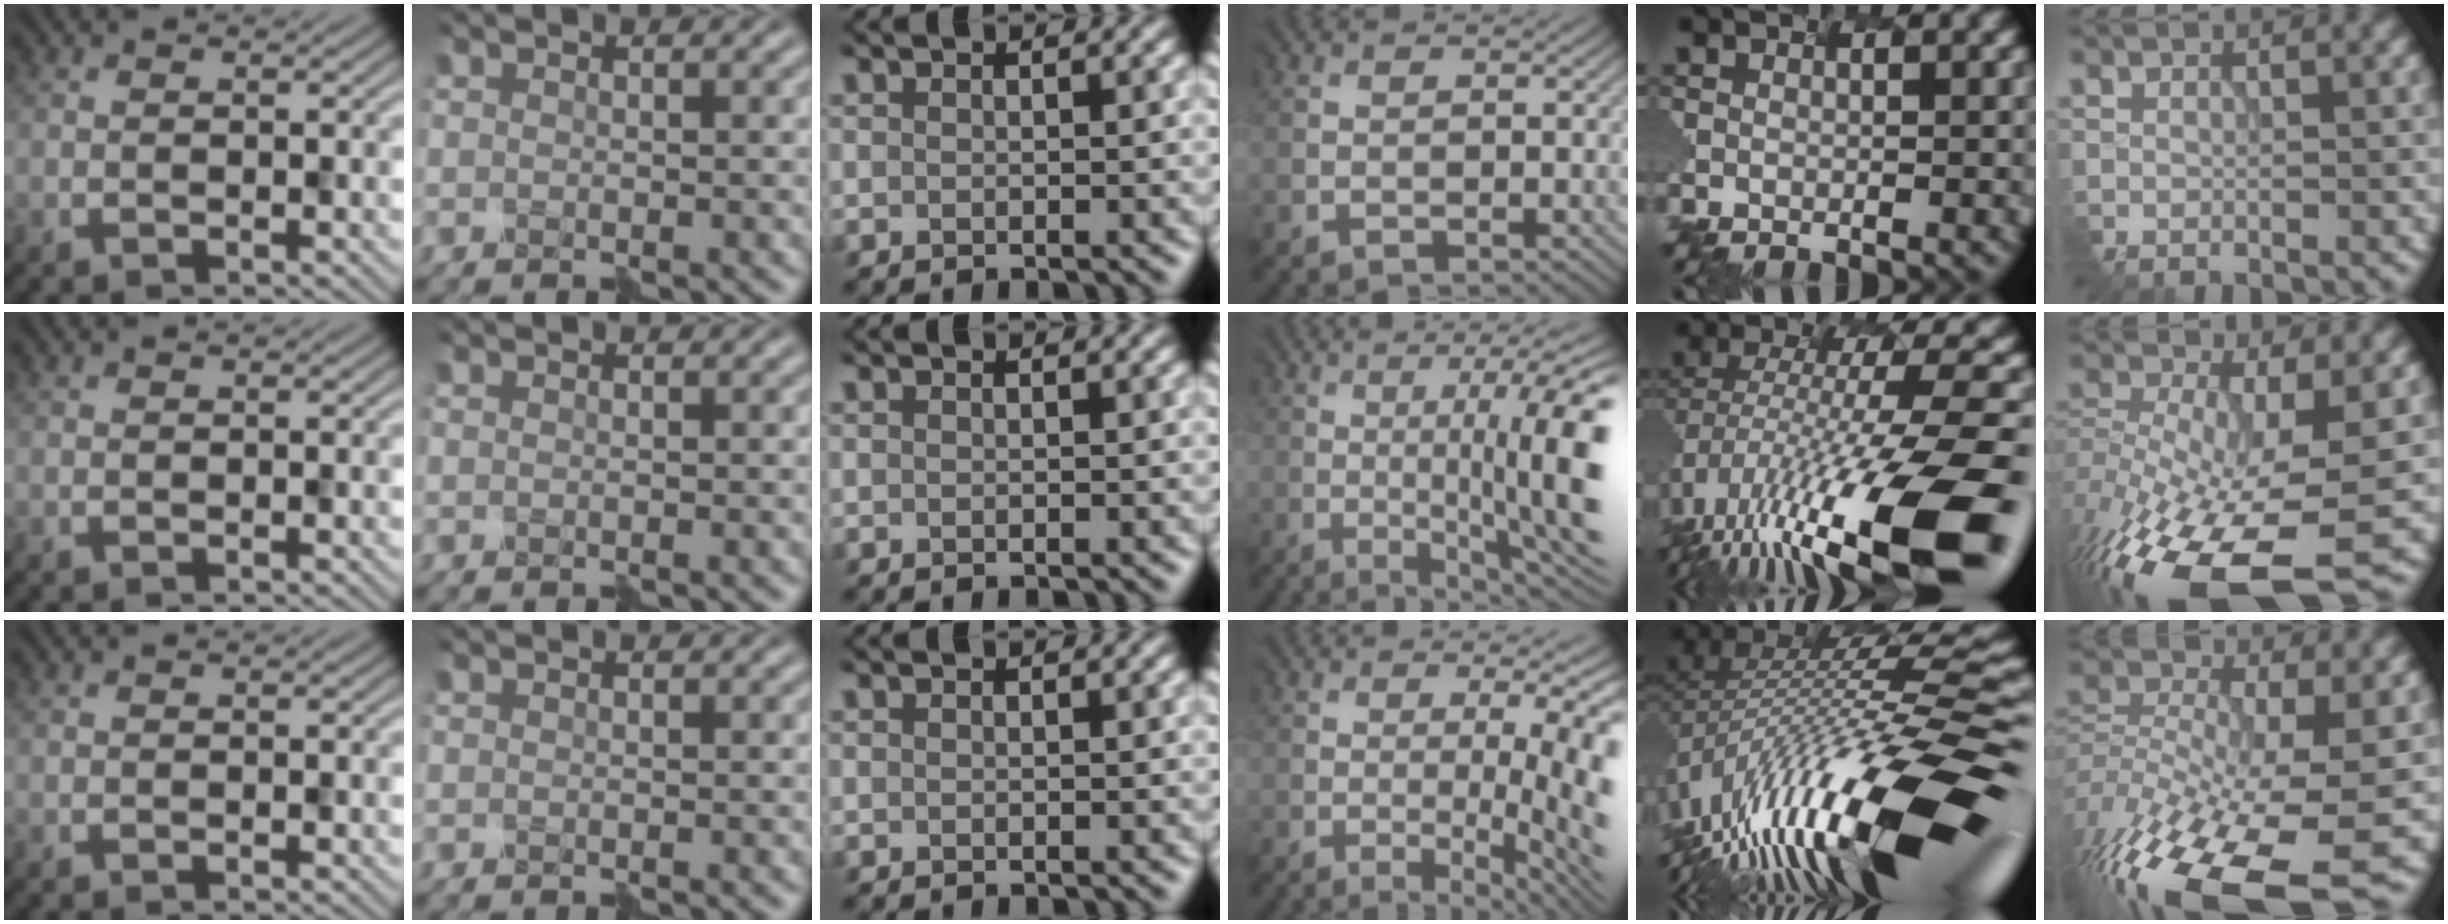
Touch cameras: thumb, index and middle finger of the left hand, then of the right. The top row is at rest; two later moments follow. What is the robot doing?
{"motion": "shake", "object": "plastic piggy bank"}